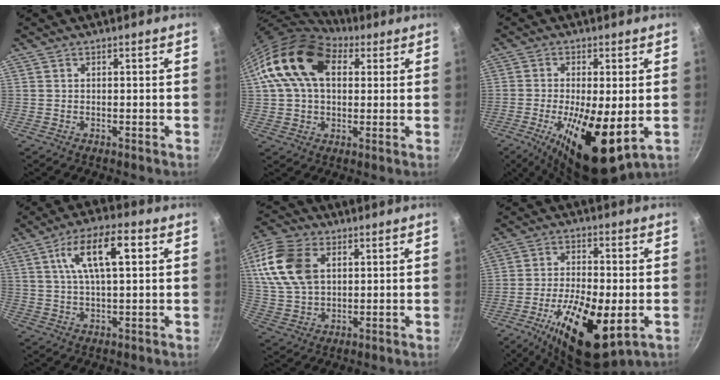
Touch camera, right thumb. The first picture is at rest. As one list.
[{"total": 16.4, "force": [4.7, 11.0, 11.1], "torque": [-0.183, 0.014, 0.068]}, {"total": 14.7, "force": [-3.2, 5.1, 13.4], "torque": [-0.234, -0.010, -0.042]}, {"total": 11.8, "force": [3.7, 4.4, 10.3], "torque": [-0.175, 0.014, 0.062]}, {"total": 14.6, "force": [4.2, 9.6, 10.1], "torque": [-0.187, -0.002, 0.080]}, {"total": 16.3, "force": [-5.4, 6.2, 14.0], "torque": [-0.249, 0.009, -0.089]}]